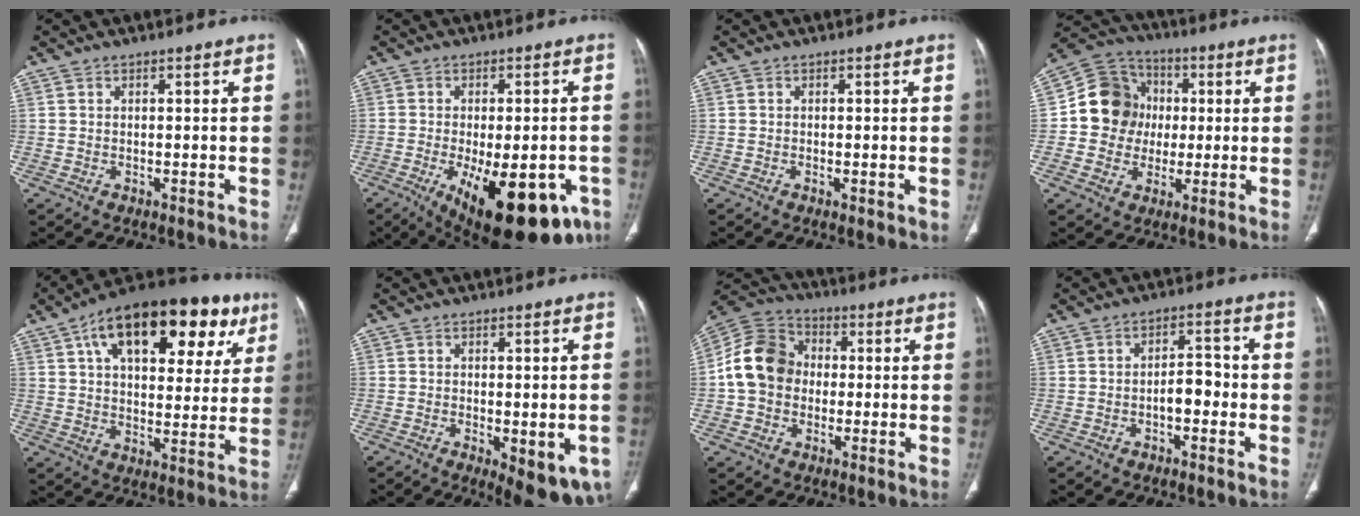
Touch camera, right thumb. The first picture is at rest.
{"total": 21.1, "force": [-9.0, 9.1, 16.7], "torque": [-0.186, -0.006, -0.109]}
{"total": 1.1, "force": [-0.5, 0.3, 1.0], "torque": [-0.017, -0.001, -0.005]}
{"total": 12.9, "force": [0.5, 11.8, 5.0], "torque": [-0.056, 0.021, 0.002]}
{"total": 26.0, "force": [12.0, 12.9, 19.2], "torque": [-0.251, 0.012, 0.175]}
{"total": 10.8, "force": [-4.2, 4.2, 9.0], "torque": [-0.111, -0.004, -0.049]}
{"total": 12.7, "force": [0.0, 10.5, 7.1], "torque": [-0.117, 0.033, -0.012]}
{"total": 4.6, "force": [-1.4, 2.5, 3.6], "torque": [-0.041, 0.024, -0.027]}